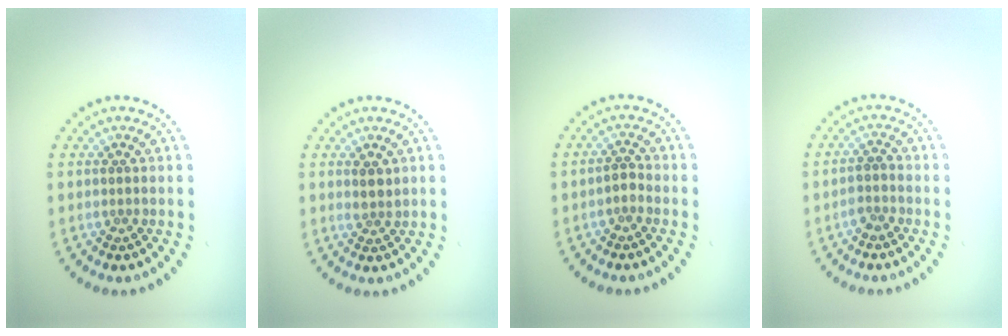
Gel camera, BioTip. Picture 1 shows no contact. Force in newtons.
{"total": 1.5, "press": 1.3, "slide": 0.8}
{"total": 0.9, "press": 0.8, "slide": 0.4}
{"total": 1.5, "press": 1.3, "slide": 0.8}